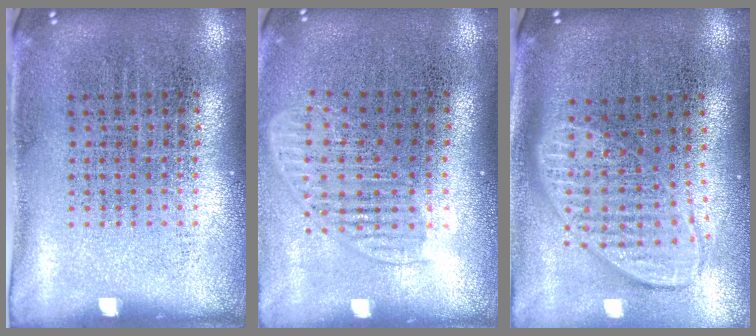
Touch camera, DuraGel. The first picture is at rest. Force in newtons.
{"total": 1.5, "press": 1.3, "slide": 0.7}
{"total": 1.9, "press": 1.5, "slide": 1.2}